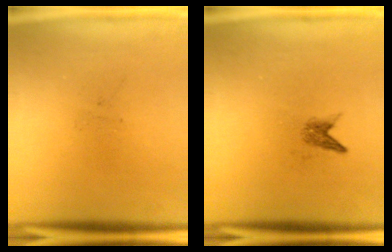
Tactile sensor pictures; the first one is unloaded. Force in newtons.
{"total": 1.3}